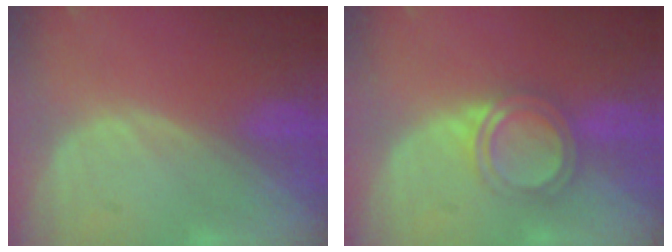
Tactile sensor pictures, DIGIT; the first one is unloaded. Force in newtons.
{"total": 4.9, "press": 4.4, "slide": 2.1}